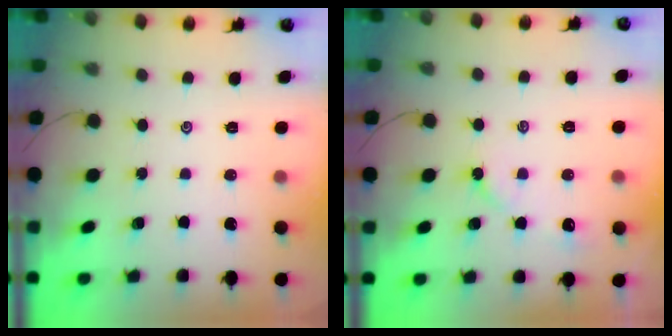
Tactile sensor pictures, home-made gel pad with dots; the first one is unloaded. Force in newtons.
{"total": 5.0, "press": 5.0, "slide": 0.7}